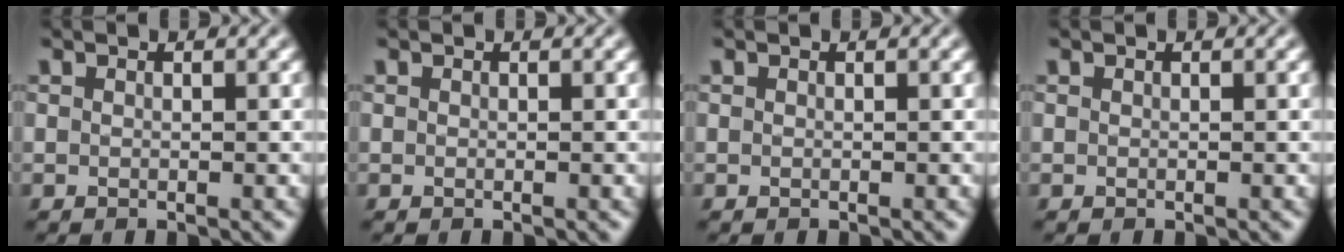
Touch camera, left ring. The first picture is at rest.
{"total": 0.0}
{"total": 0.0}
{"total": 0.0}